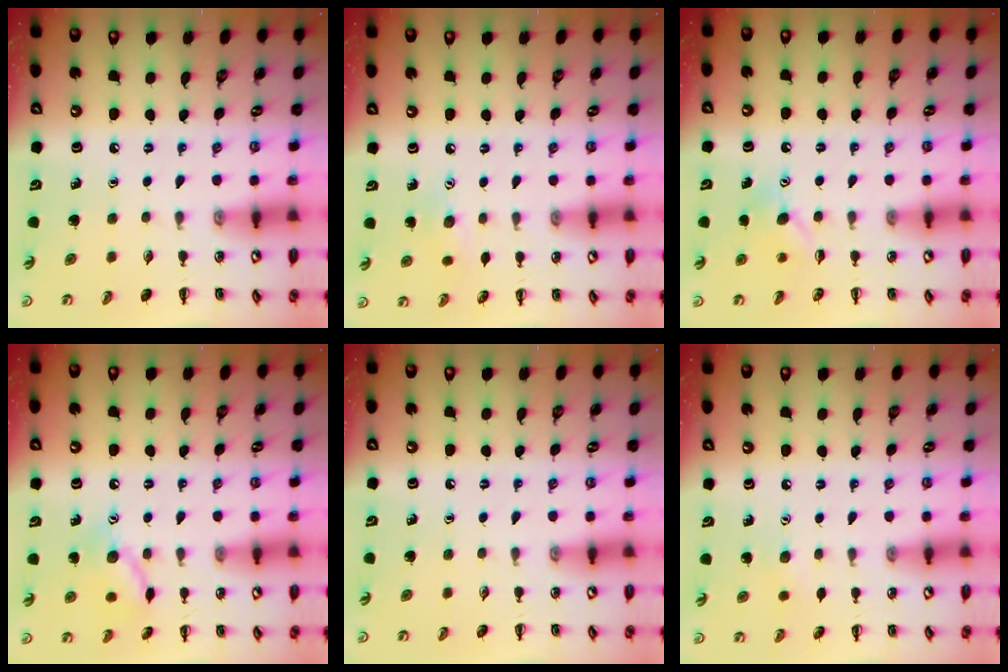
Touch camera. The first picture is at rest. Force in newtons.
{"total": 6.6, "press": 6.4, "slide": 1.7}
{"total": 4.8, "press": 4.7, "slide": 1.1}
{"total": 10.0, "press": 10.0, "slide": 0.5}
{"total": 0.0}
{"total": 2.8, "press": 2.8, "slide": 0.7}